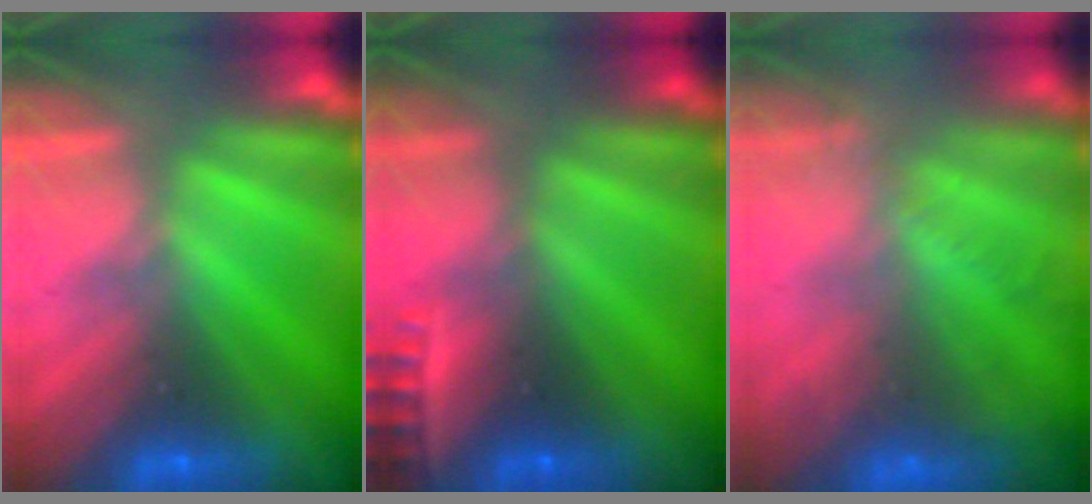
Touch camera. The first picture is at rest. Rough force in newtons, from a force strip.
{"total": 2.3}
{"total": 7.7}